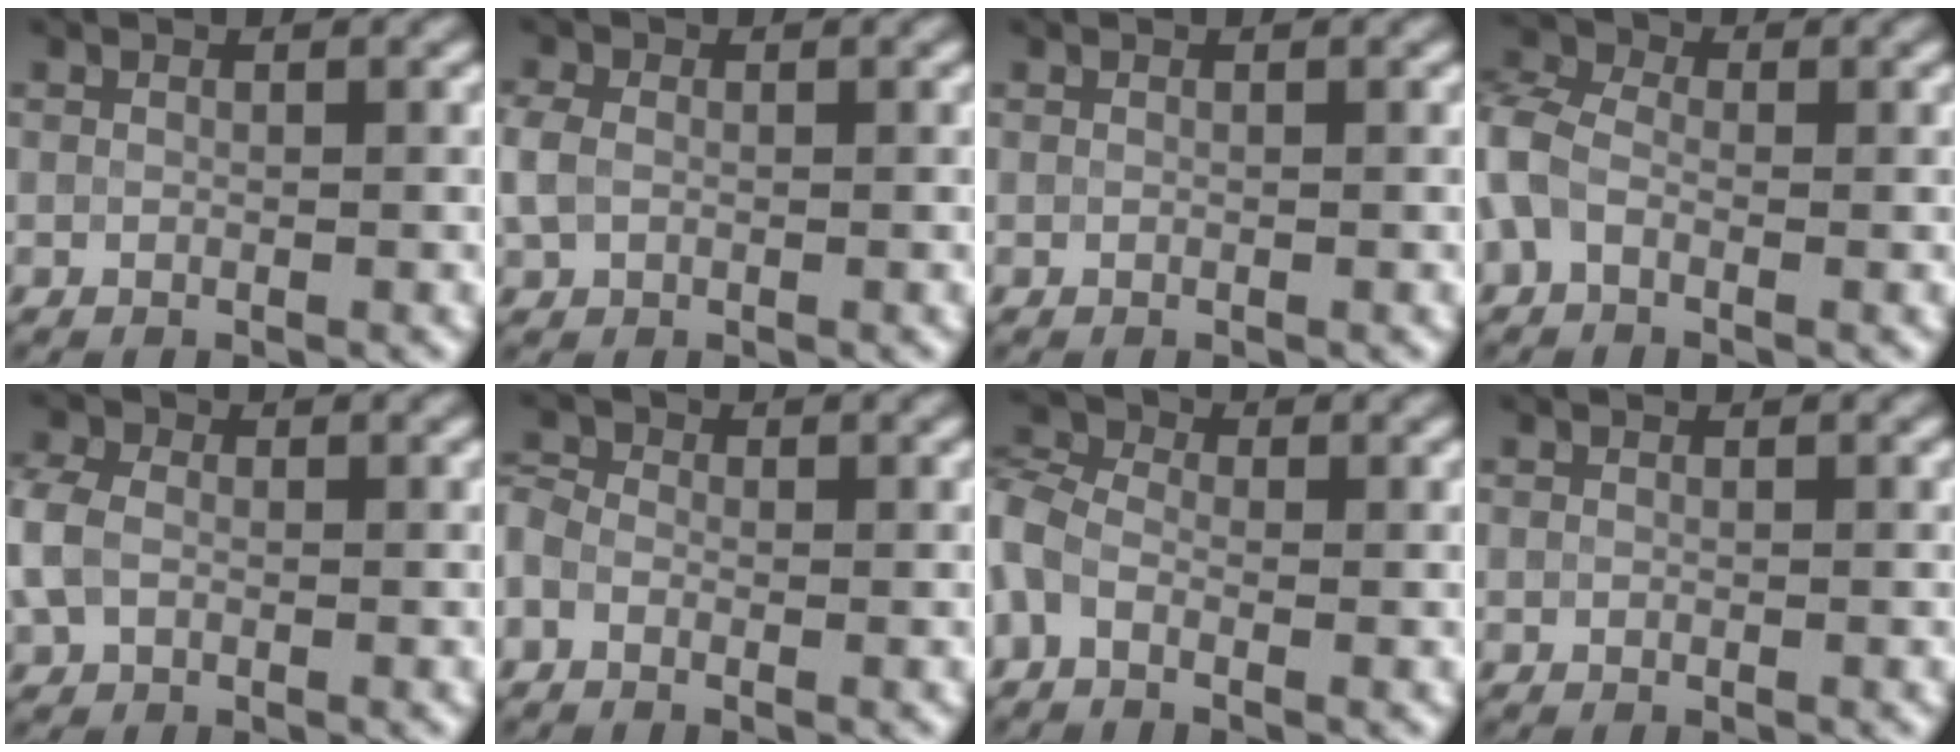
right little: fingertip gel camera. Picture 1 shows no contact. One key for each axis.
{"total": 2.2, "fx": -0.2, "fy": 1.7, "fz": 1.3, "tx": -0.028, "ty": 0.001, "tz": -0.011}
{"total": 0.0}
{"total": 4.0, "fx": -1.2, "fy": 2.7, "fz": 2.6, "tx": -0.057, "ty": 0.011, "tz": -0.042}
{"total": 3.3, "fx": -0.5, "fy": 2.5, "fz": 2.1, "tx": -0.048, "ty": 0.006, "tz": -0.022}
{"total": 1.9, "fx": -1.1, "fy": 1.3, "fz": 1.0, "tx": -0.012, "ty": 0.010, "tz": -0.028}
{"total": 3.3, "fx": -1.3, "fy": 1.9, "fz": 2.4, "tx": -0.042, "ty": 0.011, "tz": -0.045}
{"total": 0.0}